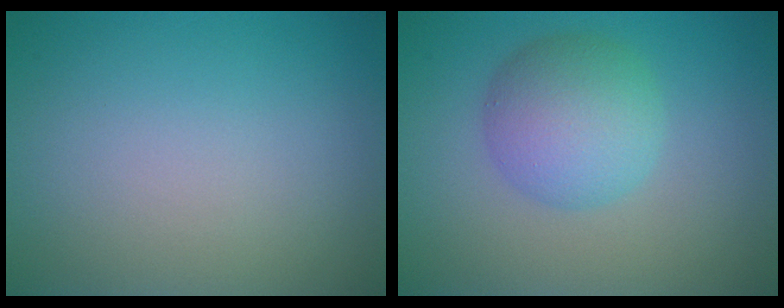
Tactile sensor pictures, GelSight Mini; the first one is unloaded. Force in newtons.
{"total": 5.1, "press": 5.1, "slide": 0.1}